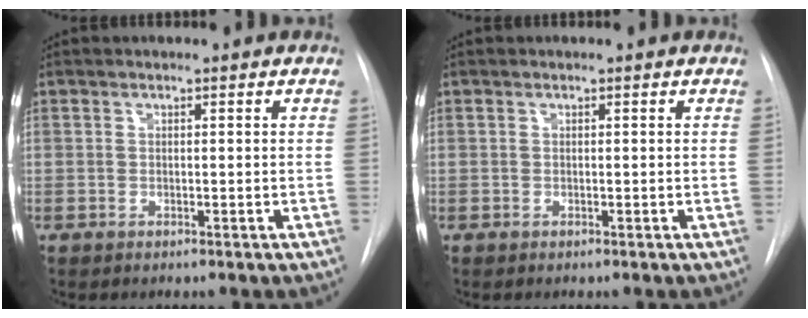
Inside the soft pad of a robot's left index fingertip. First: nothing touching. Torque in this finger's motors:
{"motor_torque": [0.00, 0.00, -0.01, 0.00]}